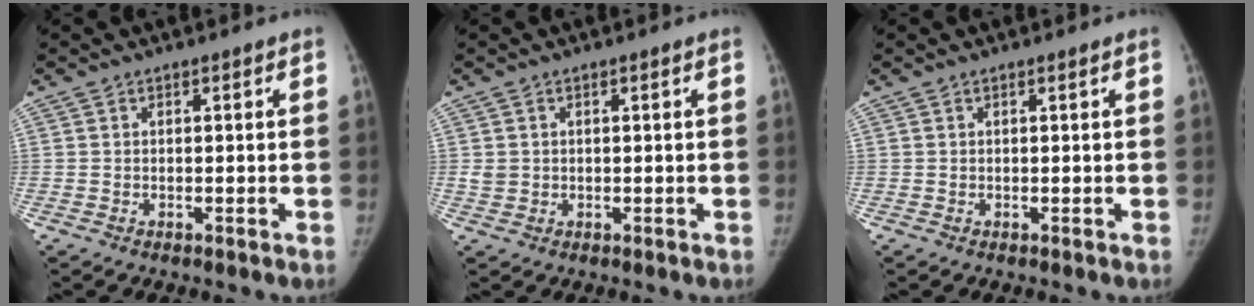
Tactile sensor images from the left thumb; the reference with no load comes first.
{"total": 1.9, "force": [0.1, 1.7, 0.7], "torque": [-0.006, 0.002, 0.006]}
{"total": 0.0}